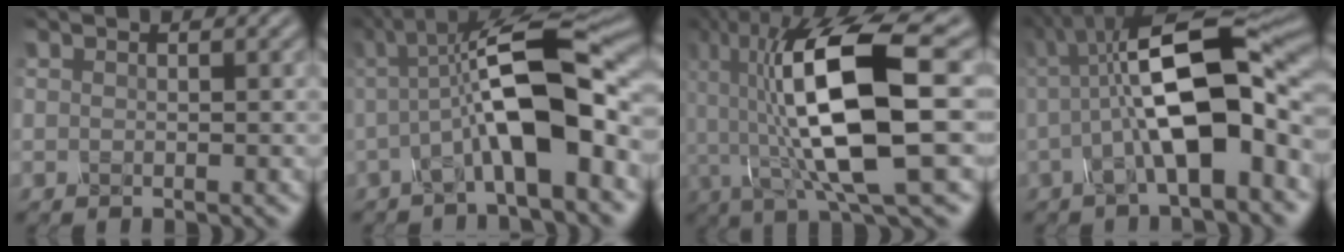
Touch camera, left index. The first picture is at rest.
{"total": 9.9, "force": [-0.9, 2.5, 9.5], "torque": [-0.148, 0.017, -0.023]}
{"total": 13.2, "force": [0.3, 4.0, 12.6], "torque": [-0.234, 0.000, 0.006]}
{"total": 11.8, "force": [-0.5, 3.9, 11.1], "torque": [-0.180, 0.017, -0.016]}